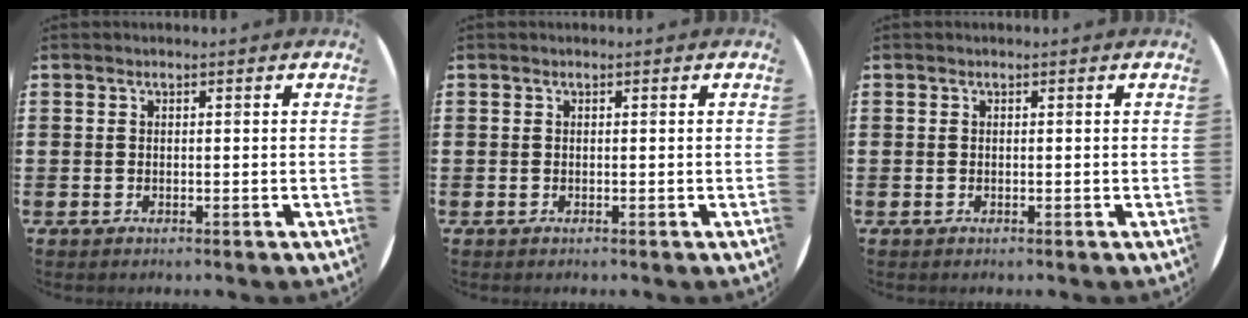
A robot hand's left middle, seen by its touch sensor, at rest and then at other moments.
{"total": 0.0}
{"total": 0.0}